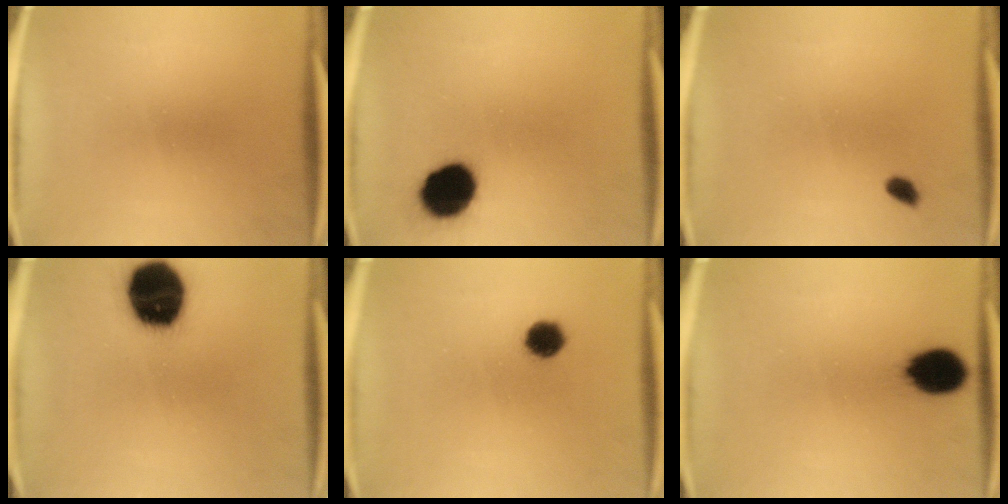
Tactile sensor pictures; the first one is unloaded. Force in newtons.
{"total": 12.9}
{"total": 1.5}
{"total": 19.8}
{"total": 5.1}
{"total": 10.4}